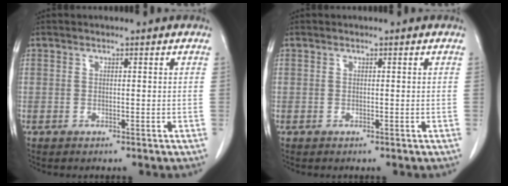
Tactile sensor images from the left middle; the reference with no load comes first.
{"total": 0.0}